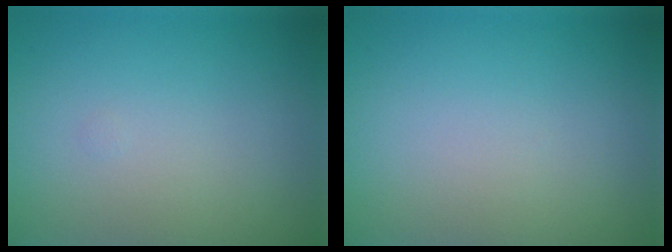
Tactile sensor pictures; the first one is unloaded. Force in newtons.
{"total": 0.0}